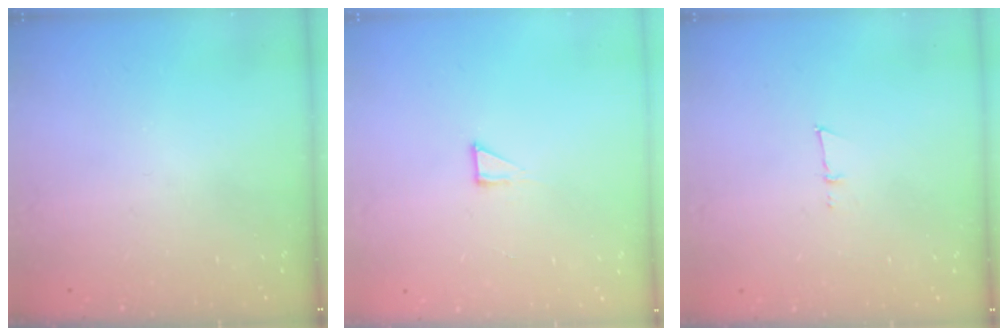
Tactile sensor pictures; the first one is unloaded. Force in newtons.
{"total": 4.1, "press": 4.1, "slide": 0.3}
{"total": 4.2, "press": 4.0, "slide": 1.1}